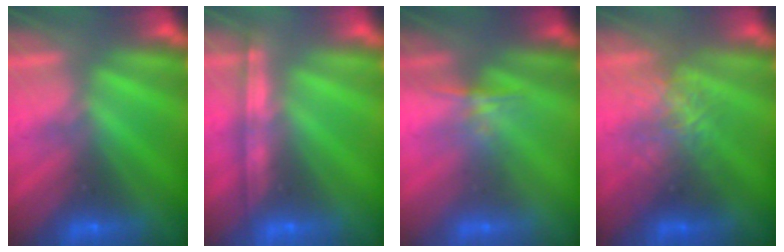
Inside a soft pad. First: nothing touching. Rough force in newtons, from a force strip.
{"total": 1.1}
{"total": 1.6}
{"total": 2.4}